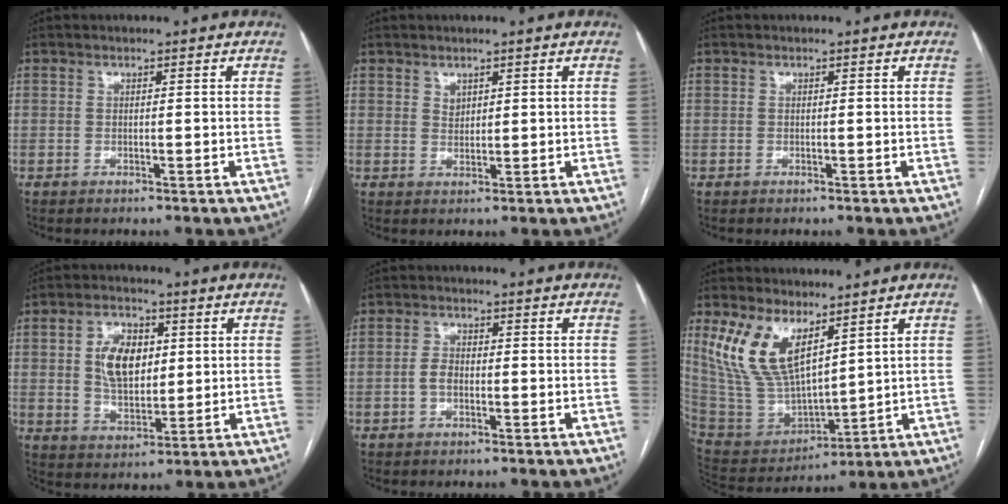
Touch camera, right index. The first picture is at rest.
{"total": 1.6, "force": [1.0, 1.1, 0.6], "torque": [-0.008, -0.003, 0.021]}
{"total": 0.0}
{"total": 8.6, "force": [1.9, 5.2, 6.6], "torque": [-0.125, 0.011, 0.041]}
{"total": 2.3, "force": [-0.6, 1.4, 1.8], "torque": [-0.037, 0.007, -0.013]}
{"total": 13.6, "force": [7.5, 5.6, 9.8], "torque": [-0.212, 0.008, 0.163]}